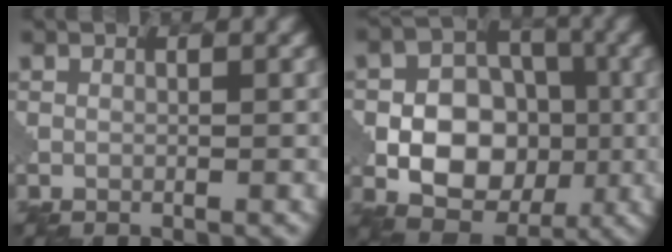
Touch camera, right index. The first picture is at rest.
{"total": 9.5, "force": [-1.7, 7.4, 5.7], "torque": [-0.061, 0.001, -0.045]}